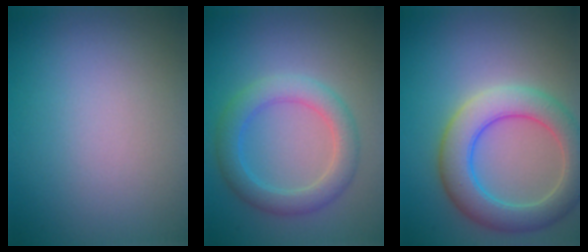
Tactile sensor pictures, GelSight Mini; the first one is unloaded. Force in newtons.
{"total": 3.9, "press": 3.9, "slide": 0.2}
{"total": 6.1, "press": 6.1, "slide": 0.4}